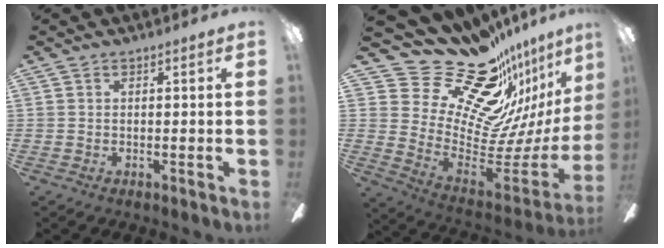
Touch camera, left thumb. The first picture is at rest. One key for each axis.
{"total": 24.6, "fx": 20.2, "fy": 10.2, "fz": 9.6, "tx": -0.126, "ty": -0.189, "tz": 0.383}